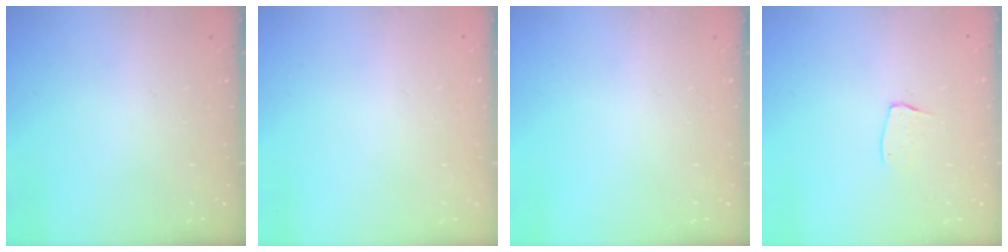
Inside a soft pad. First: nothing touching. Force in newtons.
{"total": 0.0}
{"total": 0.0}
{"total": 5.6, "press": 5.6, "slide": 0.3}